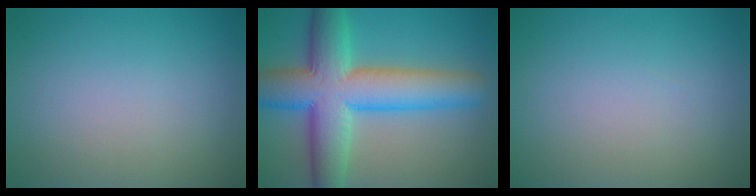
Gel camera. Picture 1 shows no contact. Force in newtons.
{"total": 10.5, "press": 10.5, "slide": 0.3}
{"total": 0.0}